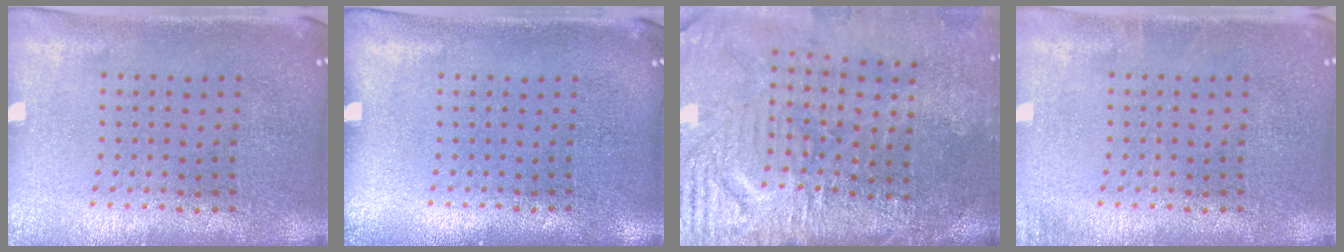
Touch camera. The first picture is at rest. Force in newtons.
{"total": 0.0}
{"total": 4.8, "press": 3.9, "slide": 2.8}
{"total": 0.8, "press": 0.8, "slide": 0.1}